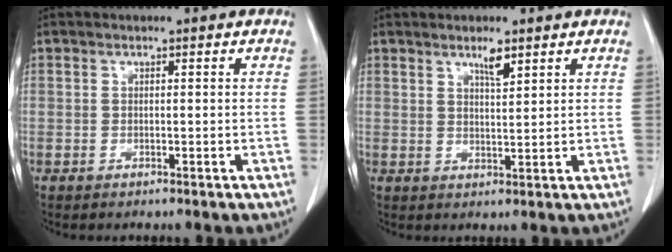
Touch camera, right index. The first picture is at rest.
{"total": 2.8, "force": [1.9, 0.4, 2.0], "torque": [-0.037, -0.002, 0.035]}